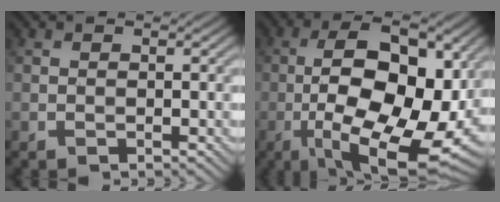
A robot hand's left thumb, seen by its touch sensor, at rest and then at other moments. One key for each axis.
{"total": 18.3, "fx": -2.6, "fy": 8.4, "fz": 16.0, "tx": -0.259, "ty": 0.007, "tz": -0.040}